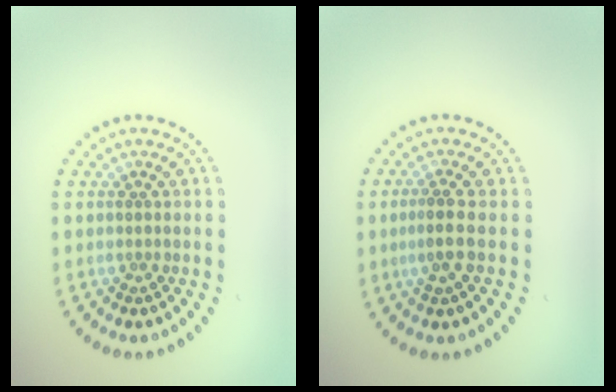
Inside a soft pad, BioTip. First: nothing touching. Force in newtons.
{"total": 1.8, "press": 1.5, "slide": 1.0}